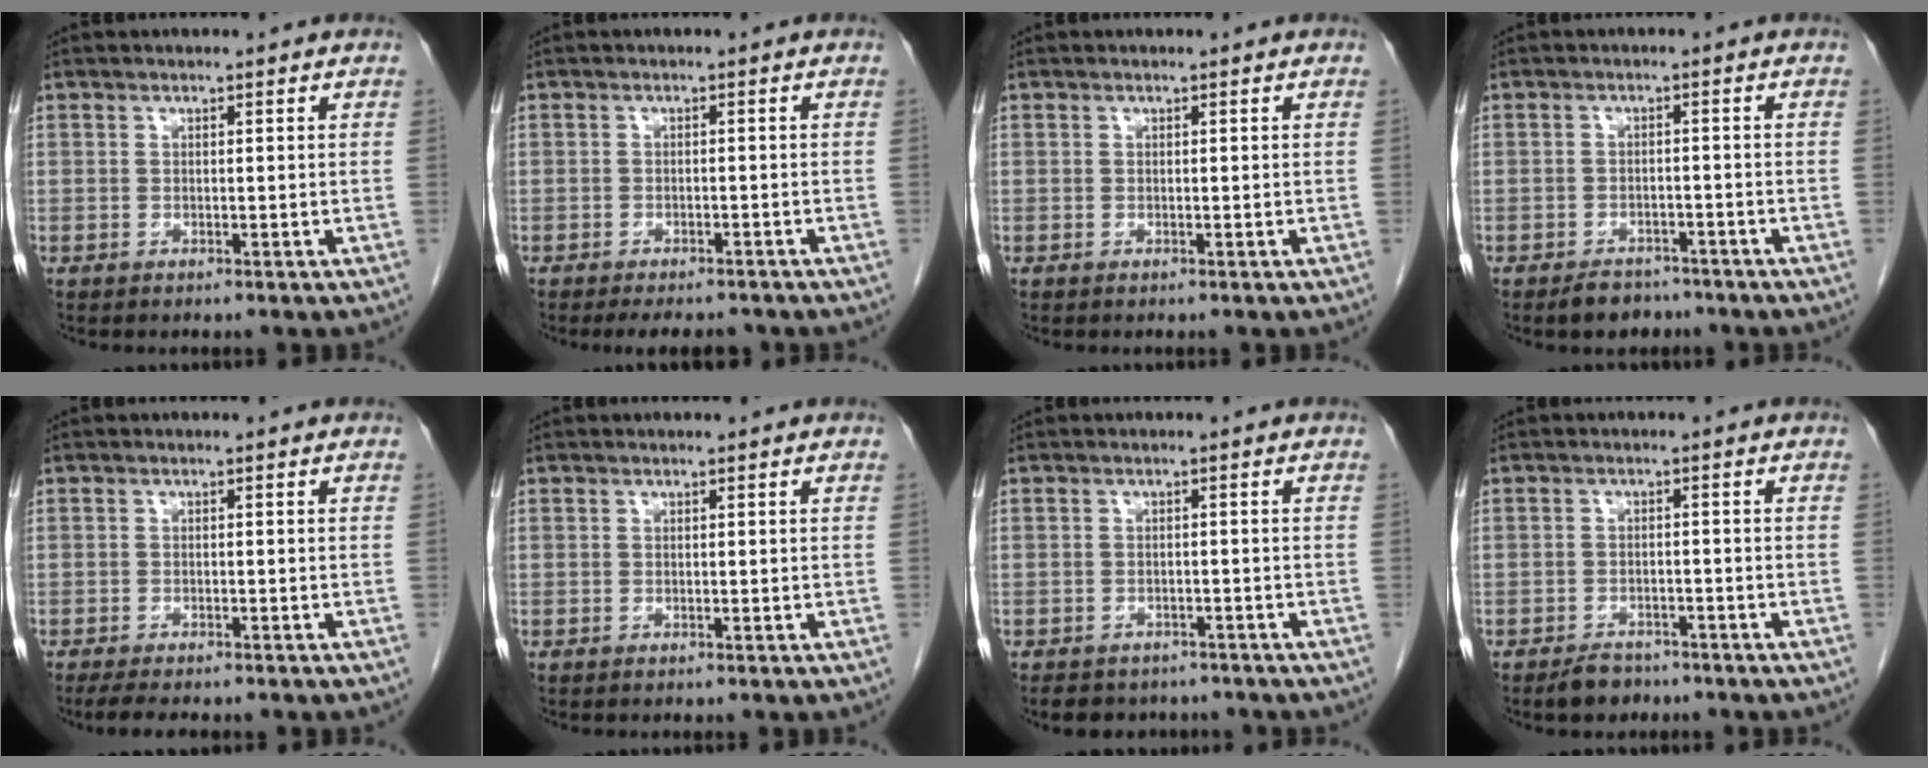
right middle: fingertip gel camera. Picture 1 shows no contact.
{"total": 5.8, "force": [-5.0, 2.0, 2.0], "torque": [-0.024, -0.007, -0.065]}
{"total": 0.0}
{"total": 3.9, "force": [-3.2, 2.0, 0.9], "torque": [-0.021, 0.001, -0.045]}
{"total": 5.9, "force": [-4.8, 1.4, 3.0], "torque": [-0.046, -0.011, -0.066]}
{"total": 0.0}
{"total": 6.8, "force": [-5.7, 3.3, 1.5], "torque": [-0.017, 0.006, -0.067]}
{"total": 3.4, "force": [-2.7, 1.7, 1.0], "torque": [-0.023, 0.000, -0.039]}